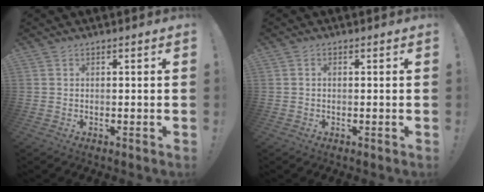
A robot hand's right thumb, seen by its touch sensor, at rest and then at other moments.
{"total": 0.8, "force": [-0.1, 0.6, 0.5], "torque": [-0.011, 0.003, -0.002]}